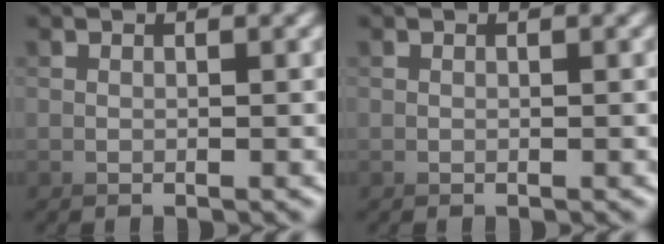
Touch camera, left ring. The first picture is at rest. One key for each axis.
{"total": 0.0}